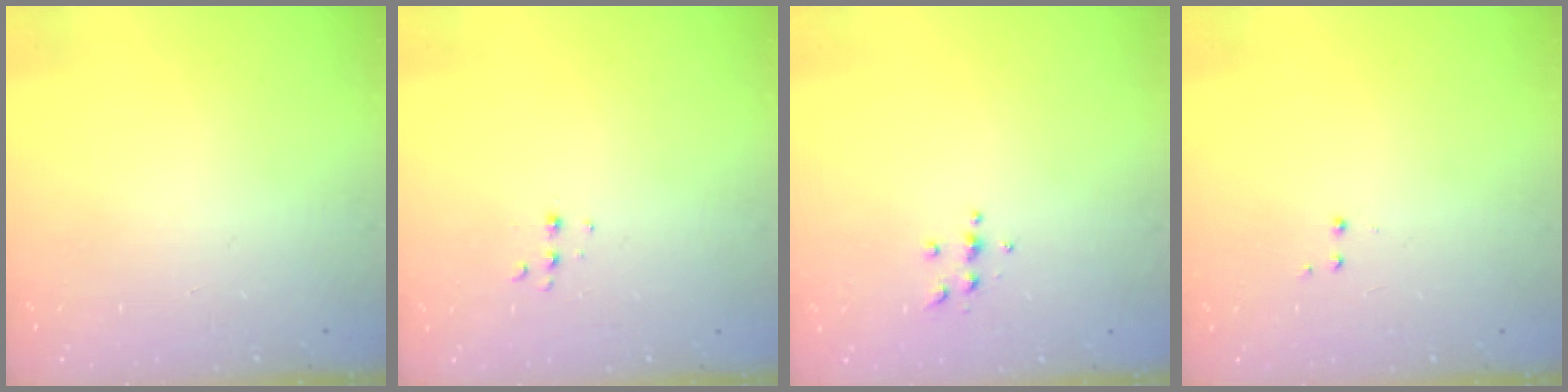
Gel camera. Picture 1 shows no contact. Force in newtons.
{"total": 4.7, "press": 4.6, "slide": 0.8}
{"total": 5.3, "press": 5.3, "slide": 0.5}
{"total": 2.9, "press": 2.8, "slide": 0.7}